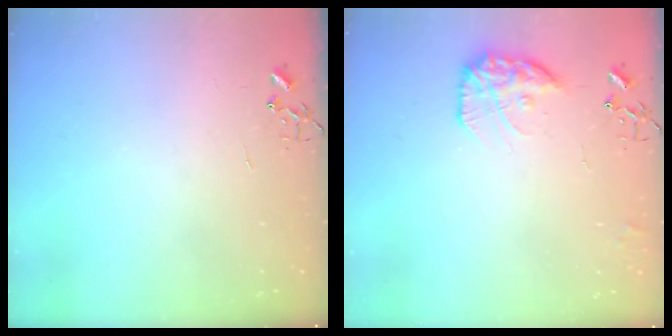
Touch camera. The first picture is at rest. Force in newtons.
{"total": 14.0, "press": 14.0, "slide": 1.0}